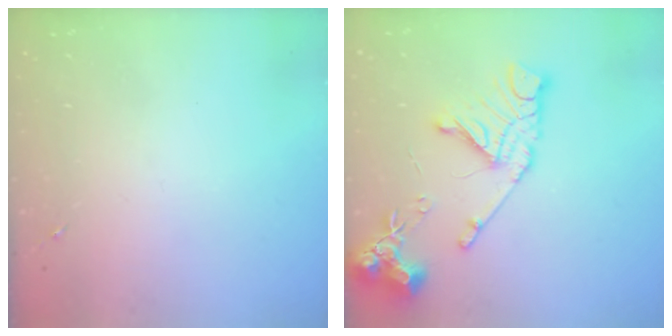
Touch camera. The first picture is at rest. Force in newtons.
{"total": 16.4, "press": 16.3, "slide": 1.9}